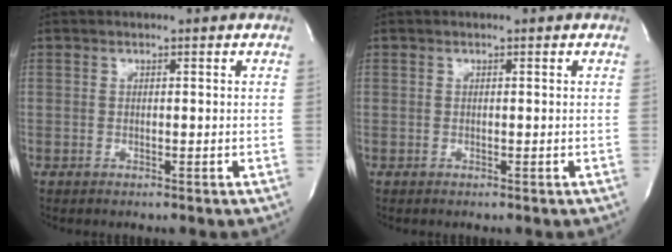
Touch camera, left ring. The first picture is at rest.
{"total": 0.0}